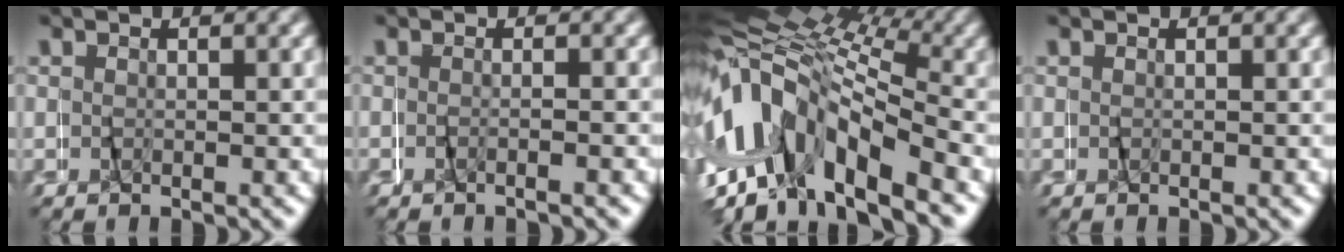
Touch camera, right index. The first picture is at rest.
{"total": 1.3, "force": [-1.1, -0.7, 0.0], "torque": [-0.013, 0.005, -0.022]}
{"total": 16.1, "force": [-1.9, 12.2, 10.3], "torque": [-0.221, -0.003, -0.040]}
{"total": 0.0}